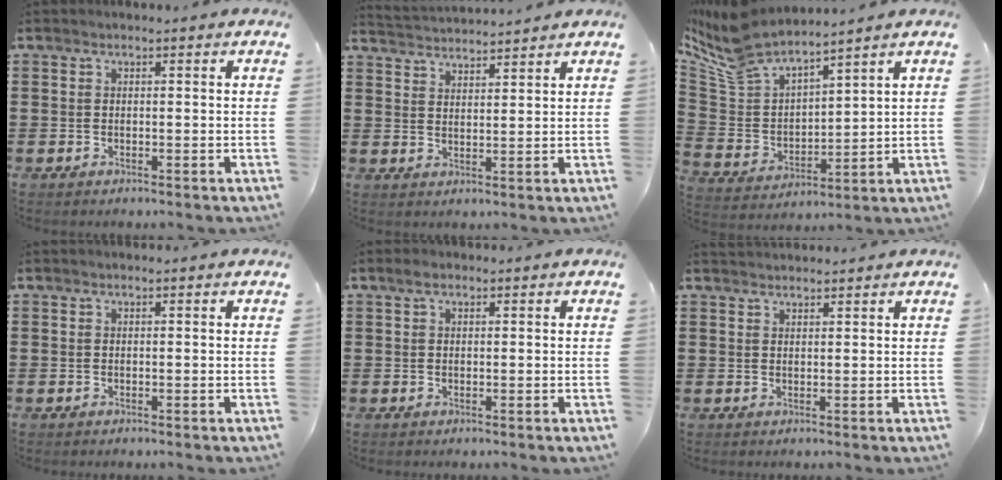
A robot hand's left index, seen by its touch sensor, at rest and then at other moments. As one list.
[{"total": 2.6, "force": [2.5, -0.3, -0.6], "torque": [0.000, -0.014, 0.045]}, {"total": 8.7, "force": [8.0, 1.9, 2.9], "torque": [-0.094, -0.044, 0.145]}, {"total": 0.0}, {"total": 1.6, "force": [0.6, 0.9, 1.1], "torque": [-0.024, 0.006, 0.010]}, {"total": 1.5, "force": [1.5, 0.1, 0.0], "torque": [-0.002, 0.003, 0.030]}]